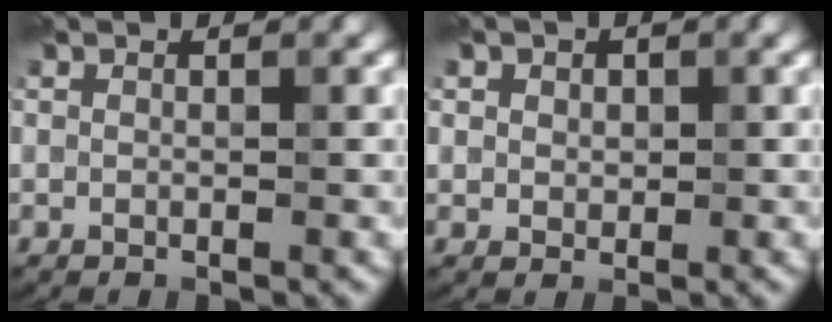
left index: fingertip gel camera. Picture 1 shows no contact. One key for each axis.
{"total": 1.5, "fx": 0.6, "fy": 1.3, "fz": 0.3, "tx": 0.002, "ty": 0.003, "tz": 0.006}